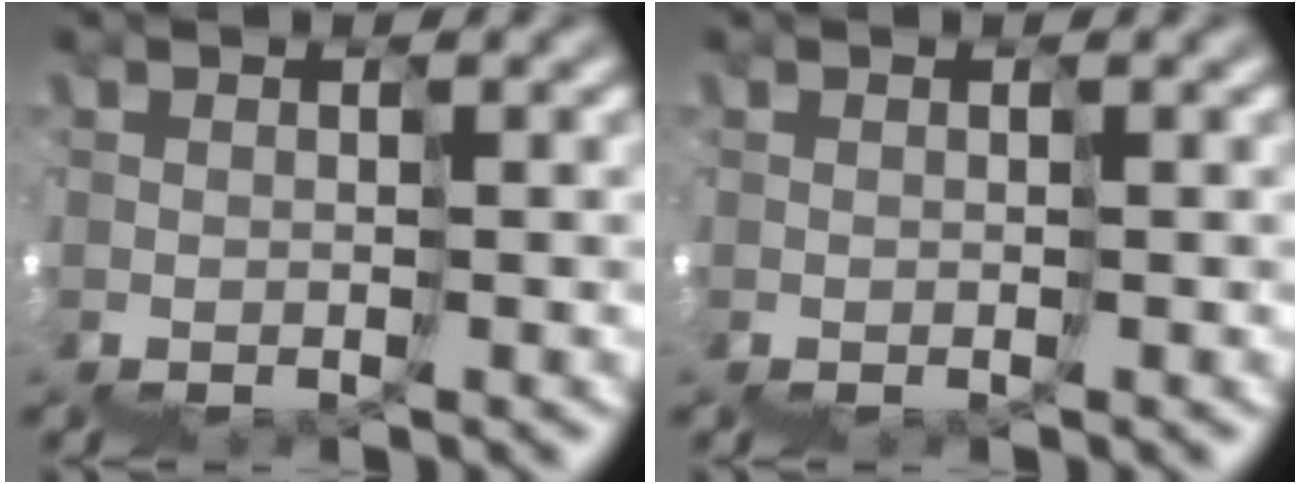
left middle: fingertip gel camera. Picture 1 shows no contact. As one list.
[{"total": 0.0}]